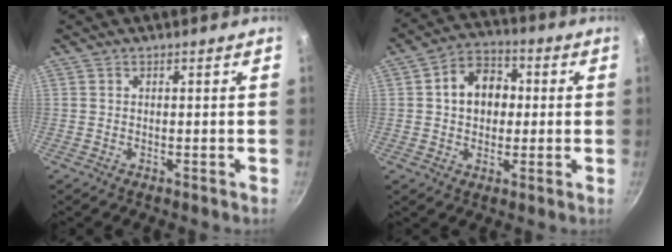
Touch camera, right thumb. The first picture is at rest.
{"total": 10.2, "force": [1.0, 7.8, 6.4], "torque": [-0.063, 0.018, 0.003]}